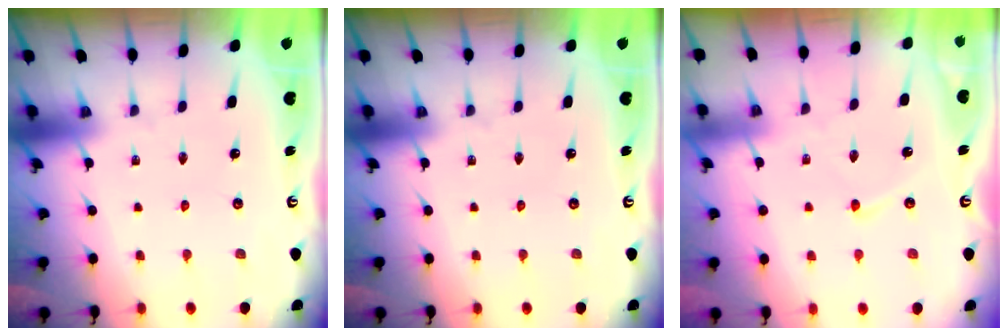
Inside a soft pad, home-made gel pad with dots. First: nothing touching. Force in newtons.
{"total": 0.0}
{"total": 2.1, "press": 2.1, "slide": 0.2}